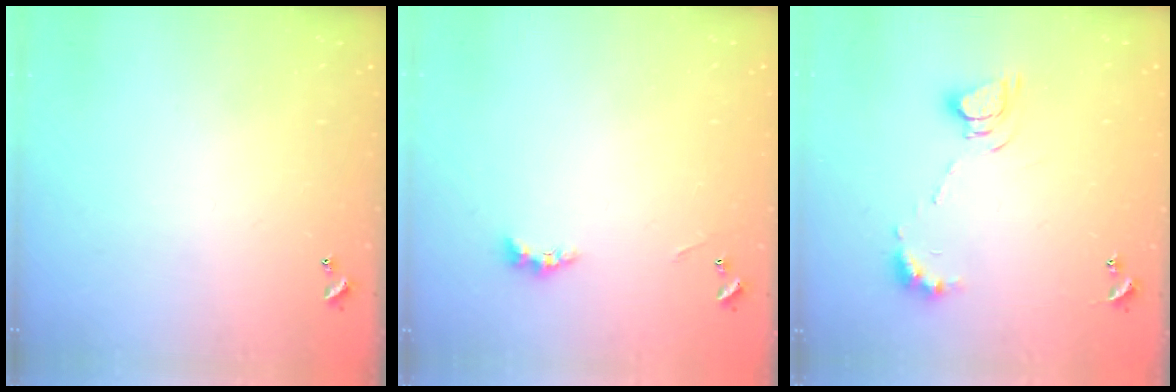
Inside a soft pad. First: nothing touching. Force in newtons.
{"total": 2.5, "press": 2.5, "slide": 0.6}
{"total": 8.6, "press": 8.6, "slide": 1.0}